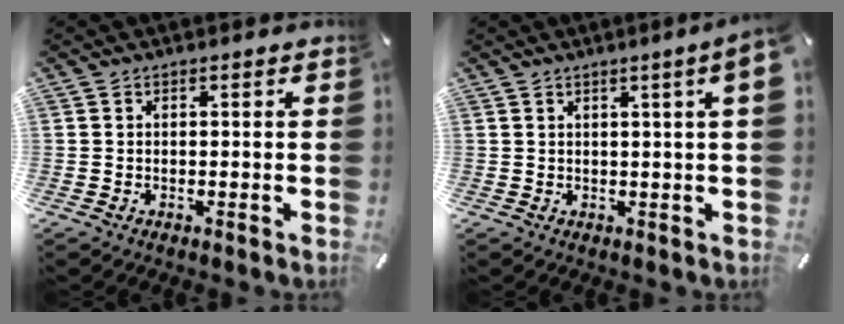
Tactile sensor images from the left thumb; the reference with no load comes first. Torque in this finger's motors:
{"motor_torque": [1.24, 1.25, 0.55, -0.42, 0.12]}